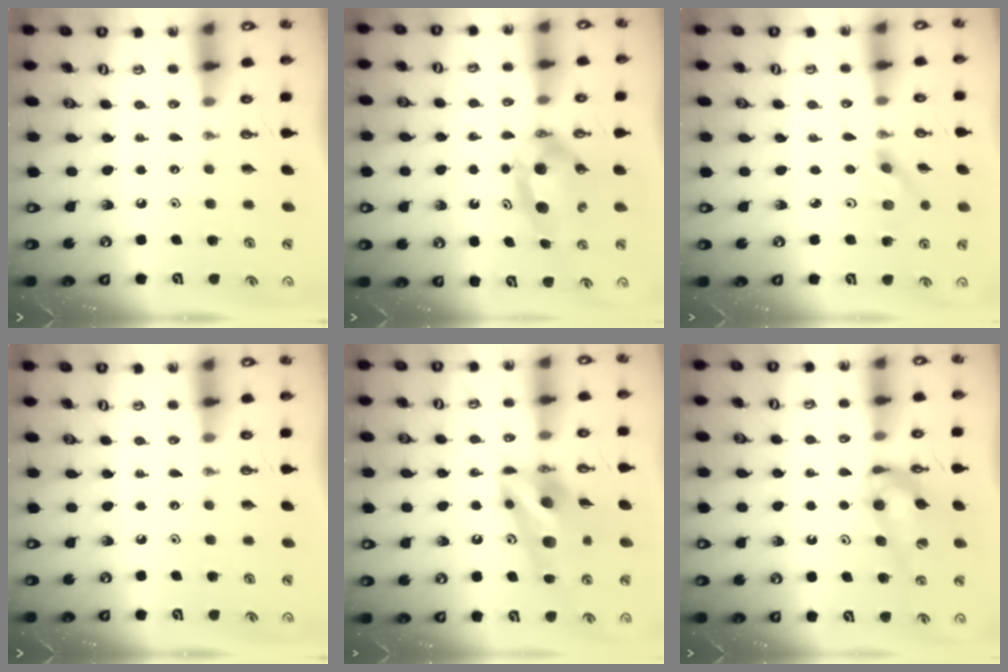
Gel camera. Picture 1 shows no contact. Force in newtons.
{"total": 6.5, "press": 6.0, "slide": 2.5}
{"total": 2.7, "press": 2.7, "slide": 0.3}
{"total": 0.0}
{"total": 12.5, "press": 12.3, "slide": 1.9}
{"total": 10.3, "press": 10.2, "slide": 1.0}